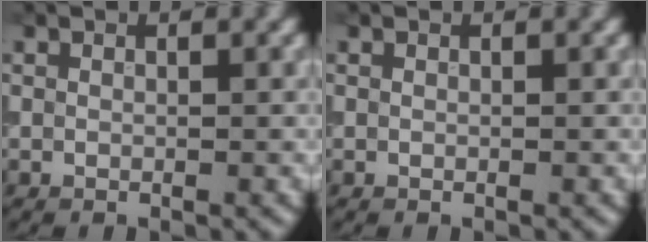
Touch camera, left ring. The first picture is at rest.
{"total": 0.0}